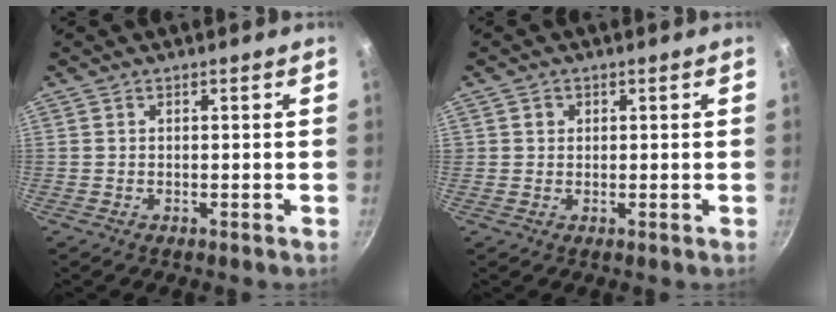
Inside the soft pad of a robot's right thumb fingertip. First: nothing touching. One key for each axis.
{"total": 1.5, "fx": 0.4, "fy": 1.4, "fz": 0.3, "tx": 0.002, "ty": 0.001, "tz": 0.003}